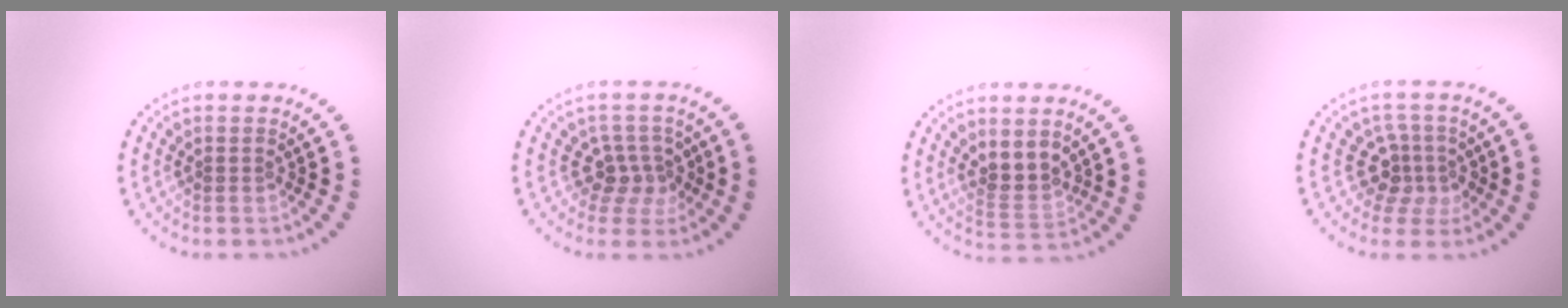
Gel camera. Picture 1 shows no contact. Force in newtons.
{"total": 2.8, "press": 2.1, "slide": 1.9}
{"total": 2.9, "press": 2.7, "slide": 1.2}
{"total": 3.1, "press": 2.2, "slide": 2.2}